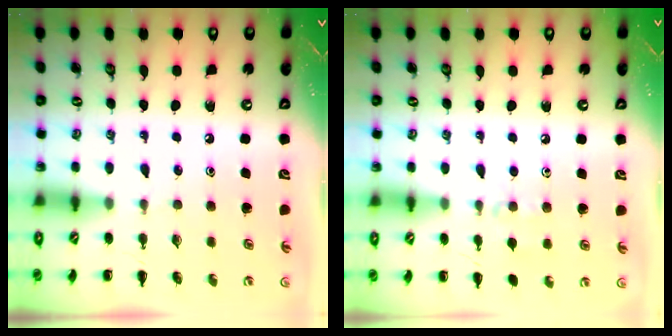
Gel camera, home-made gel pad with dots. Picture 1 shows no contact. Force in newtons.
{"total": 6.5, "press": 6.2, "slide": 2.0}